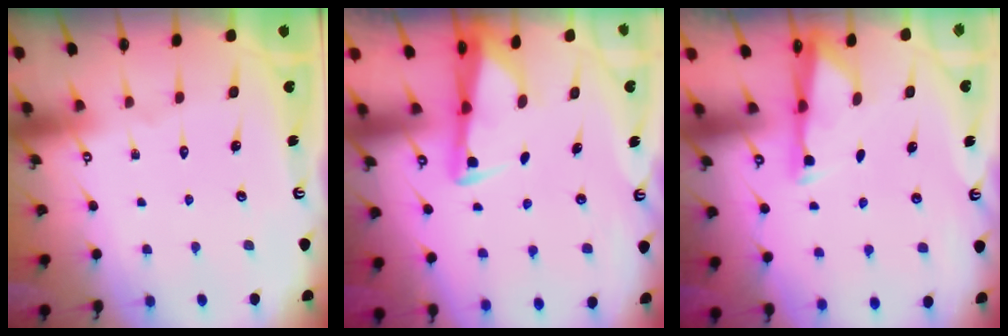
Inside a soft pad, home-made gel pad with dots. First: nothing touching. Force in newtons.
{"total": 2.7, "press": 2.7, "slide": 0.5}
{"total": 3.1, "press": 3.0, "slide": 0.6}